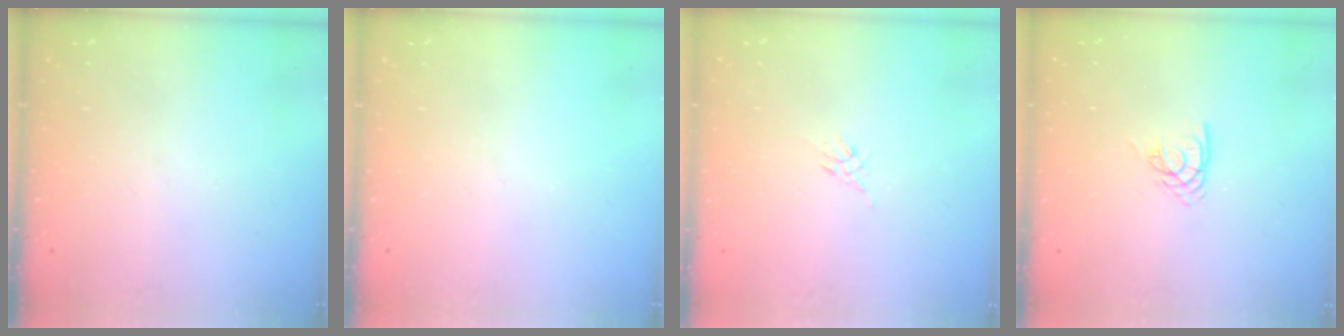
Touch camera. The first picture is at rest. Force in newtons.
{"total": 0.0}
{"total": 2.6, "press": 2.5, "slide": 0.7}
{"total": 5.1, "press": 5.1, "slide": 0.4}